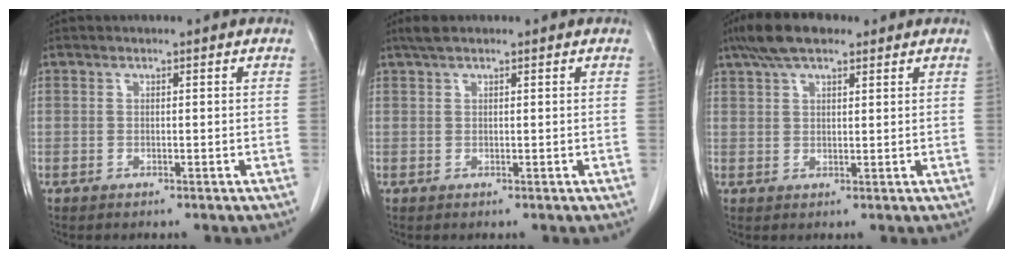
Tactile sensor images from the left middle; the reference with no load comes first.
{"total": 2.2, "force": [1.7, 0.4, 1.3], "torque": [-0.030, 0.017, 0.032]}
{"total": 7.2, "force": [5.2, 2.3, 4.5], "torque": [-0.090, 0.022, 0.093]}